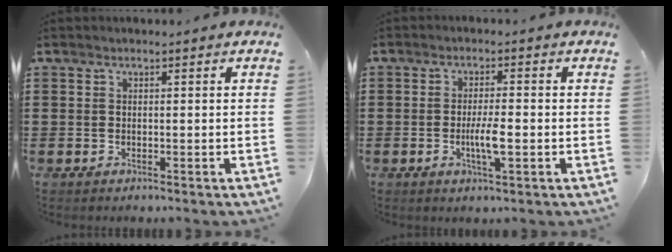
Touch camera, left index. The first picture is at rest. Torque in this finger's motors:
{"motor_torque": [1.05, 0.32, 0.40, 0.07]}